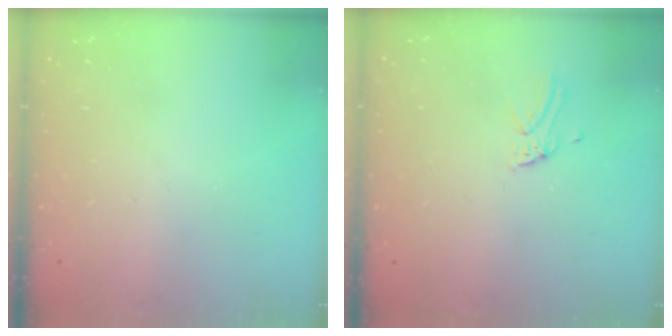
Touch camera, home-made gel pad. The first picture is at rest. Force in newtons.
{"total": 2.1, "press": 2.1, "slide": 0.1}